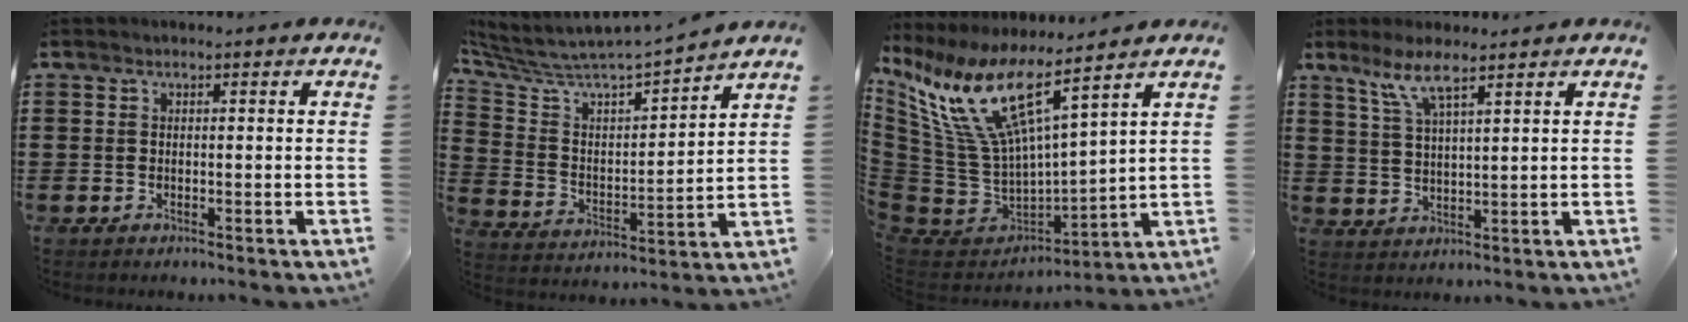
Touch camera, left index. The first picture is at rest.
{"total": 5.4, "force": [5.1, 0.7, 1.7], "torque": [-0.066, -0.052, 0.080]}
{"total": 13.1, "force": [7.4, 4.1, 9.9], "torque": [-0.248, -0.062, 0.123]}
{"total": 6.0, "force": [4.3, 0.8, 4.0], "torque": [-0.092, -0.003, 0.076]}